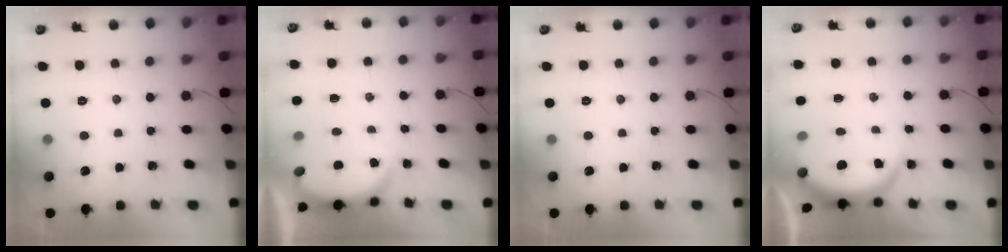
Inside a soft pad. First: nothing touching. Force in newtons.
{"total": 2.8, "press": 2.7, "slide": 0.6}
{"total": 0.0}
{"total": 3.9, "press": 3.9, "slide": 0.2}